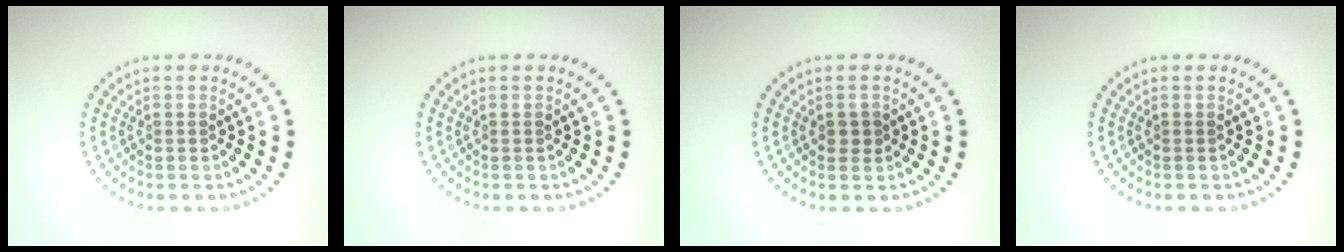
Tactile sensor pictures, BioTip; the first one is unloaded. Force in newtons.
{"total": 0.0}
{"total": 1.2, "press": 1.2, "slide": 0.1}
{"total": 0.0}